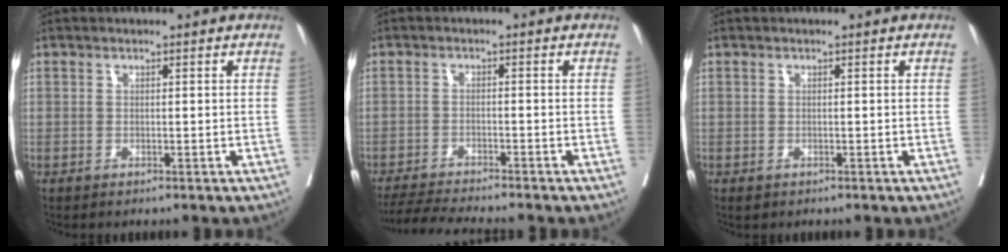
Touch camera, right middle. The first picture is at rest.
{"total": 7.1, "force": [-6.7, -0.6, 2.5], "torque": [-0.040, -0.018, -0.111]}
{"total": 0.6, "force": [-0.3, 0.5, 0.2], "torque": [-0.009, 0.000, 0.000]}